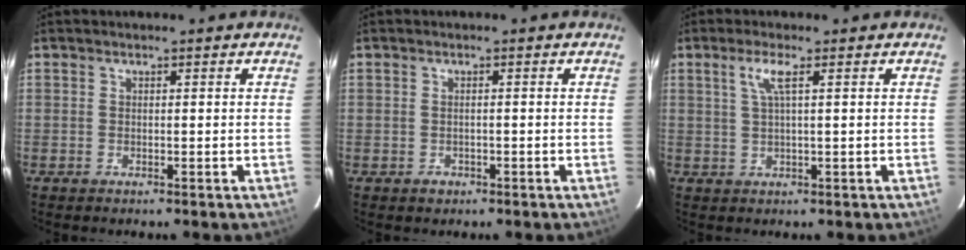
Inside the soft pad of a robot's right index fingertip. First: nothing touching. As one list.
[{"total": 1.6, "force": [-0.9, 1.4, 0.3], "torque": [-0.005, 0.004, -0.010]}, {"total": 3.2, "force": [1.2, -0.2, 2.9], "torque": [-0.060, 0.002, 0.024]}]